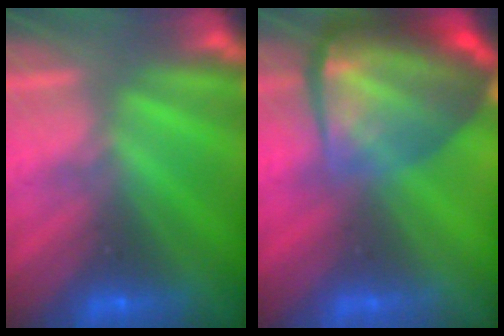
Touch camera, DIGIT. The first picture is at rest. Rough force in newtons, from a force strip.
{"total": 5.7}